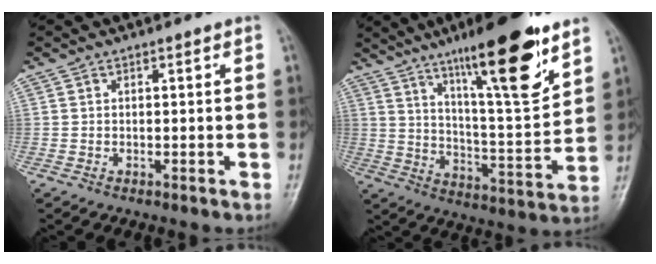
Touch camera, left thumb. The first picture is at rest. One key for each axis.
{"total": 19.9, "fx": 12.3, "fy": 3.9, "fz": 15.2, "tx": -0.207, "ty": -0.065, "tz": 0.201}